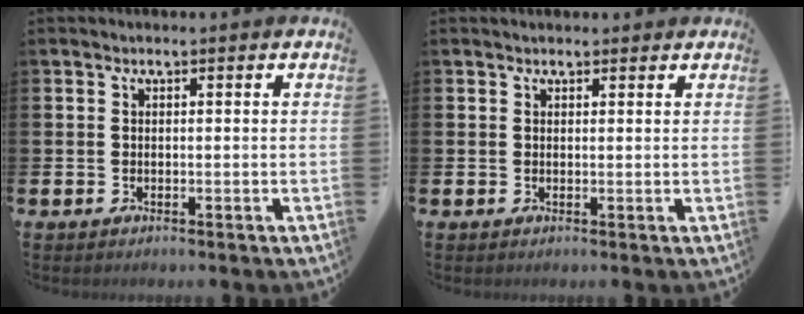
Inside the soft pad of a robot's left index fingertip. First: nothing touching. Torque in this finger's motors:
{"motor_torque": [1.05, -1.09, -0.11, 0.01]}